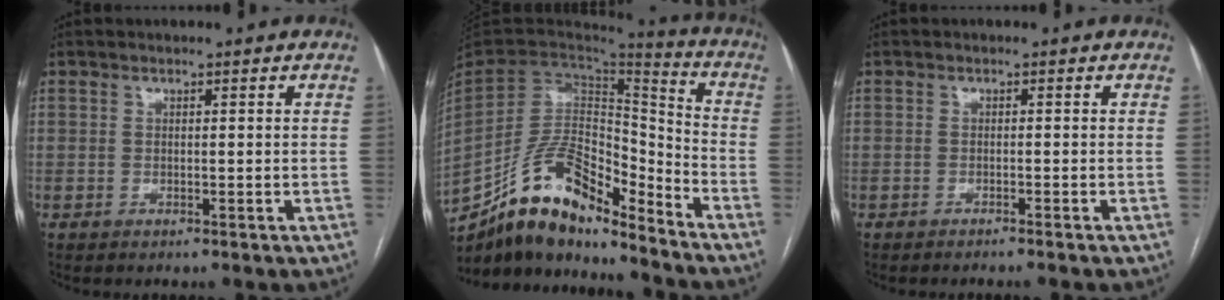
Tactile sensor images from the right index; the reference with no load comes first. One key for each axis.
{"total": 18.6, "fx": -15.1, "fy": 5.7, "fz": 9.2, "tx": -0.177, "ty": 0.033, "tz": -0.269}
{"total": 2.0, "fx": -1.8, "fy": -0.5, "fz": 0.9, "tx": -0.007, "ty": 0.004, "tz": -0.024}